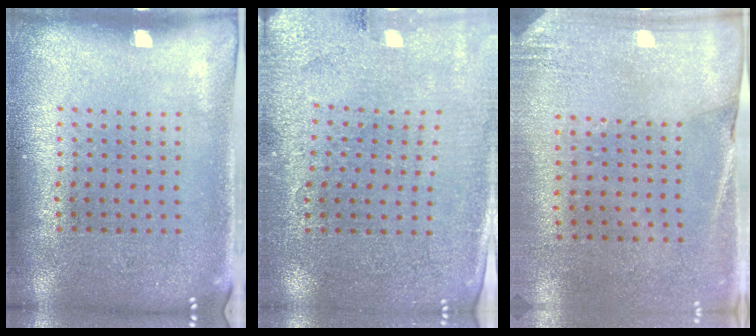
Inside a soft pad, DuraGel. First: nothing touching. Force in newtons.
{"total": 2.8, "press": 2.7, "slide": 0.5}
{"total": 2.6, "press": 2.3, "slide": 1.2}